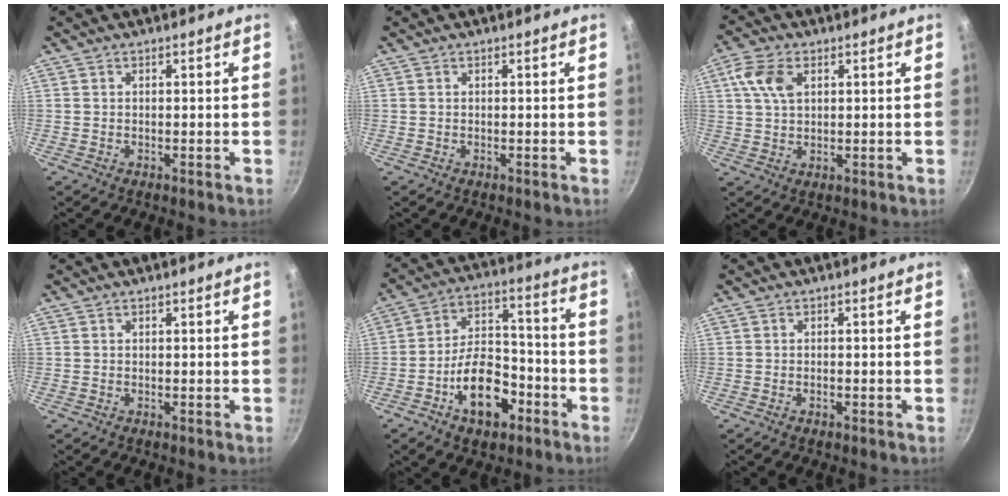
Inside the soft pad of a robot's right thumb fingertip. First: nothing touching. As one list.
[{"total": 0.0}, {"total": 7.0, "force": [2.3, 4.4, 5.0], "torque": [-0.093, 0.003, 0.039]}, {"total": 0.0}, {"total": 13.7, "force": [-6.2, 8.1, 9.2], "torque": [-0.123, 0.059, -0.102]}, {"total": 0.9, "force": [-0.5, 0.5, 0.6], "torque": [-0.011, 0.003, -0.010]}]